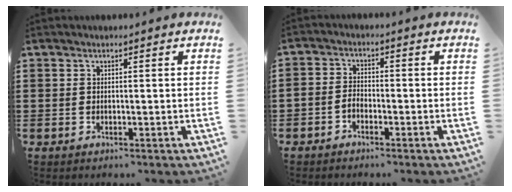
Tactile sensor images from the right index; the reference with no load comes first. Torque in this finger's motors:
{"motor_torque": [1.11, 1.03, 0.21, 0.06]}